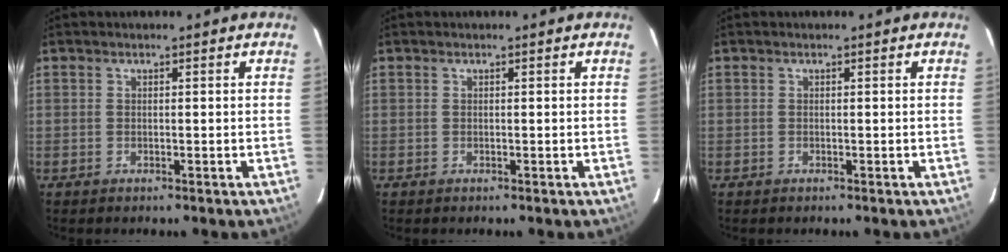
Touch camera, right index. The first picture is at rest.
{"total": 0.0}
{"total": 0.0}